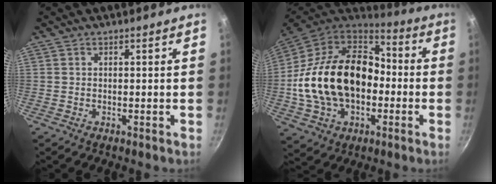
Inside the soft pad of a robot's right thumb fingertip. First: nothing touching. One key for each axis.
{"total": 25.3, "fx": -2.4, "fy": 17.4, "fz": 18.2, "tx": -0.306, "ty": 0.050, "tz": -0.038}